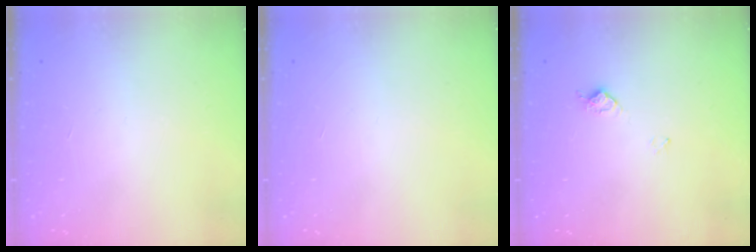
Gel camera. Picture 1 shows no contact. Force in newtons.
{"total": 0.0}
{"total": 7.4, "press": 7.4, "slide": 0.7}